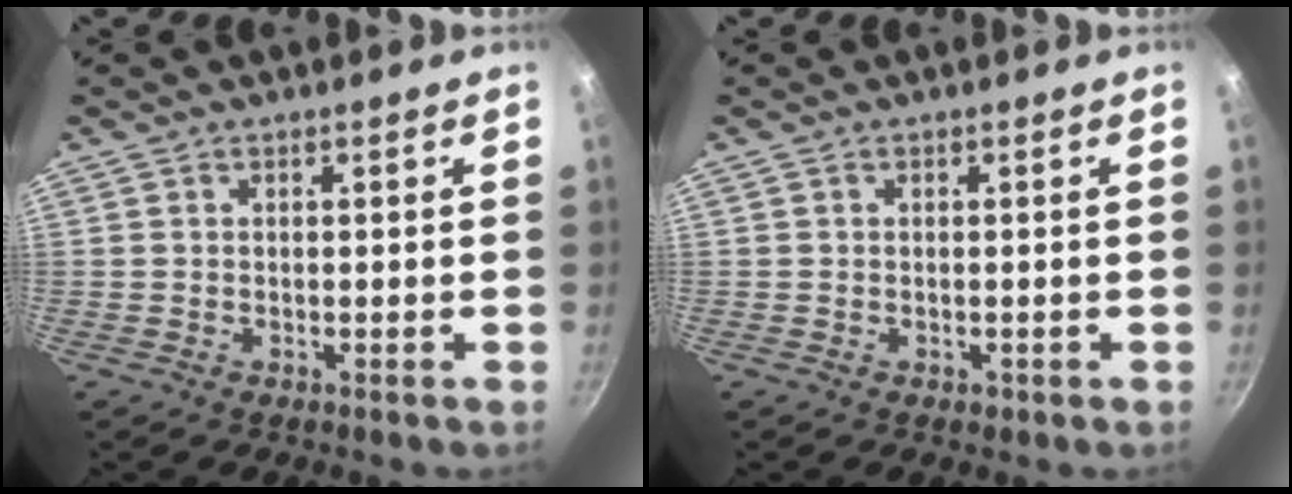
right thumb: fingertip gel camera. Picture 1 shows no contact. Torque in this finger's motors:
{"motor_torque": [0.69, 0.24, 0.36, 0.08, 0.06]}